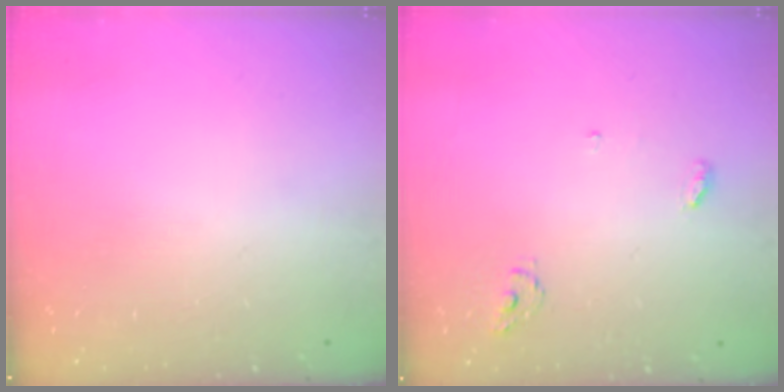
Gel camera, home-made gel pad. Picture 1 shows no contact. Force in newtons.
{"total": 3.5, "press": 3.5, "slide": 0.3}